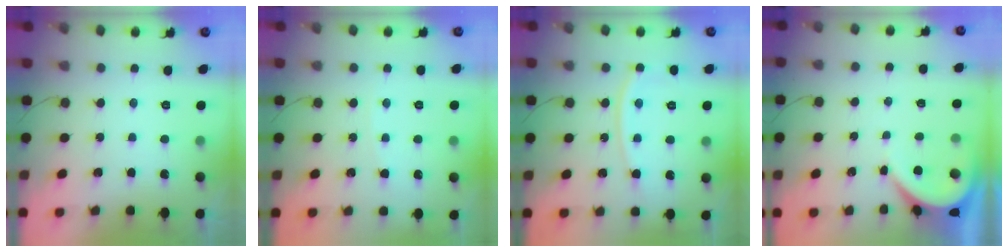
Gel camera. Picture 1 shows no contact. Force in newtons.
{"total": 2.3, "press": 2.3, "slide": 0.3}
{"total": 9.7, "press": 9.6, "slide": 1.2}
{"total": 3.5, "press": 3.4, "slide": 0.5}